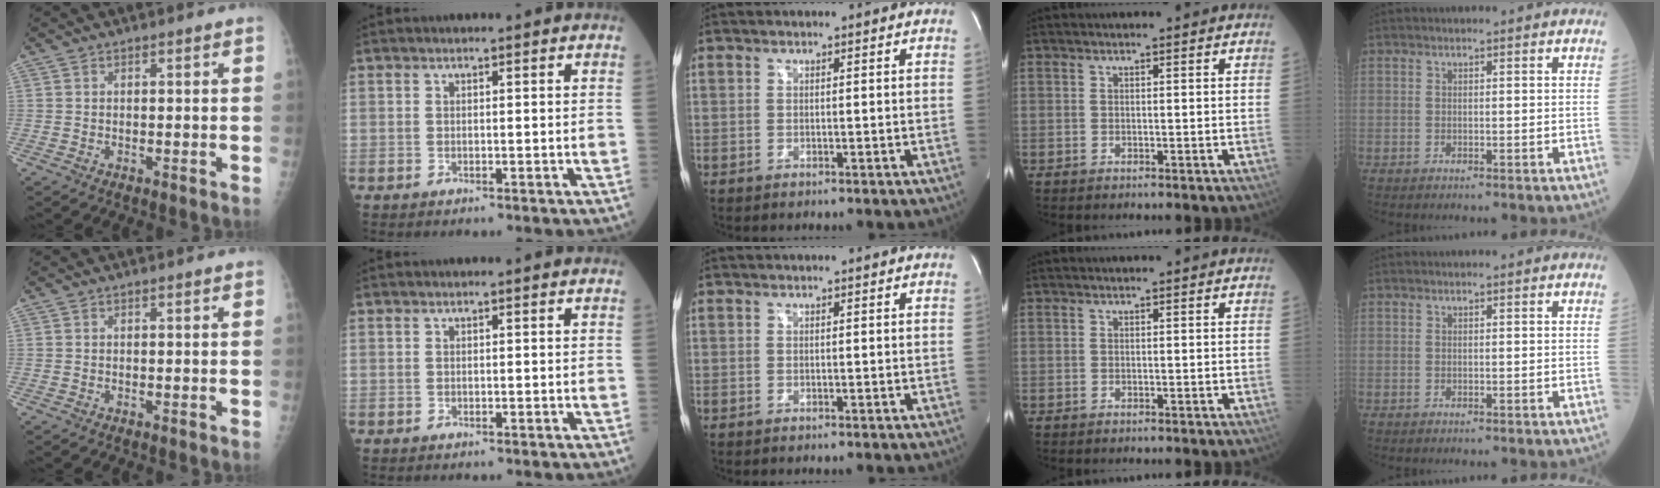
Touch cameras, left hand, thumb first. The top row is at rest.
{}